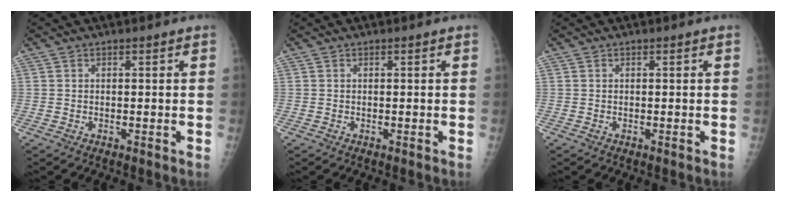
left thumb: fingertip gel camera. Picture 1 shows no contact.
{"total": 0.0}
{"total": 0.0}